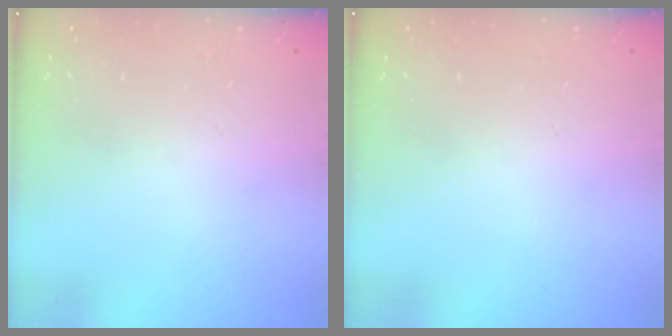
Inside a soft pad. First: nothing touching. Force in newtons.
{"total": 0.0}